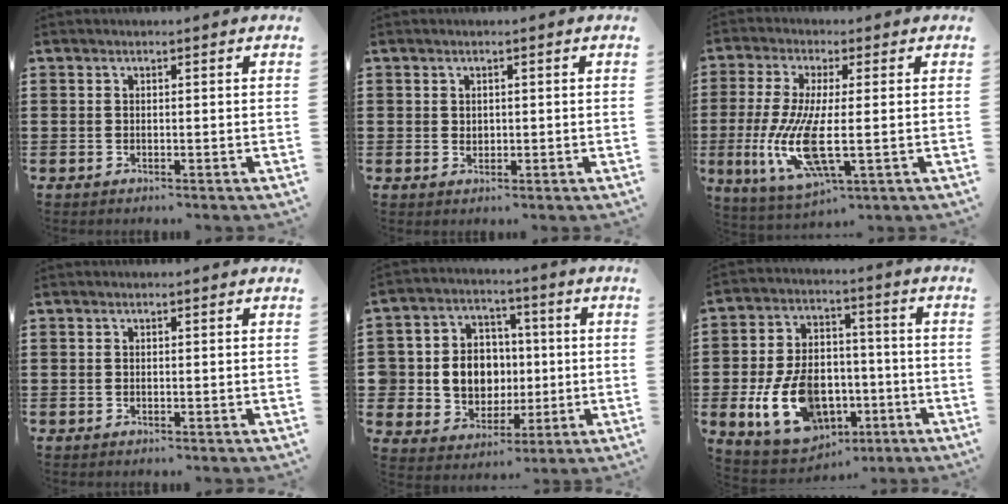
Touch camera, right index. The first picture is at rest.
{"total": 0.9, "force": [0.5, 0.7, 0.3], "torque": [-0.008, 0.004, 0.009]}
{"total": 11.1, "force": [-1.6, 3.0, 10.5], "torque": [-0.234, -0.028, -0.029]}
{"total": 0.0}
{"total": 8.2, "force": [-0.1, 7.6, 3.0], "torque": [-0.071, 0.009, 0.006]}
{"total": 13.9, "force": [-3.6, 9.8, 9.3], "torque": [-0.198, 0.007, -0.059]}